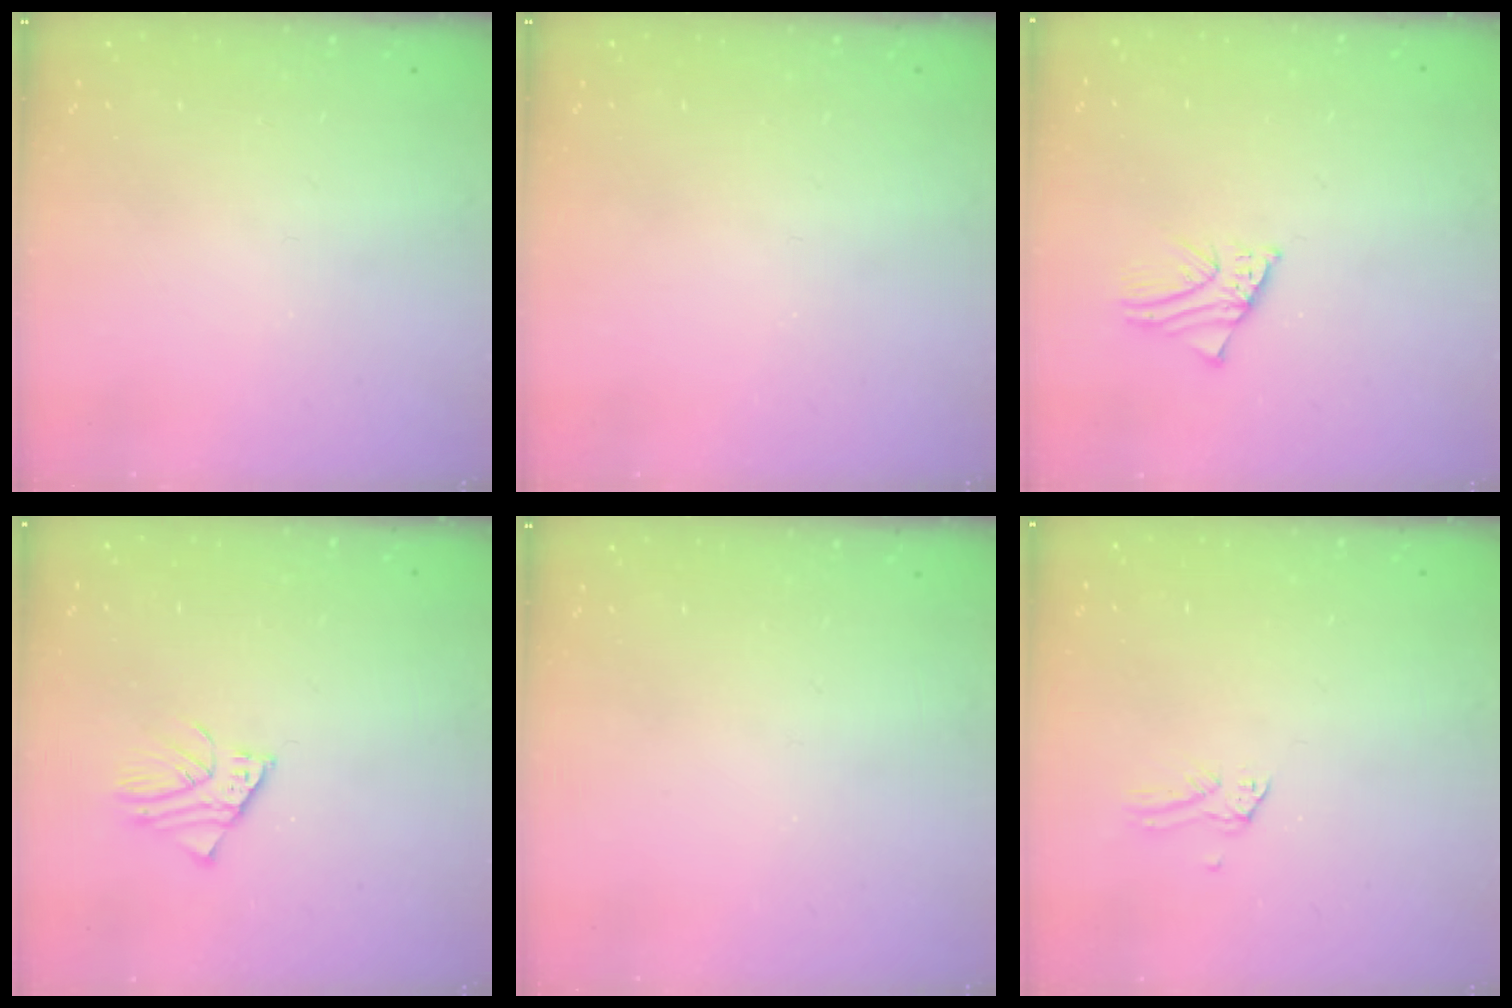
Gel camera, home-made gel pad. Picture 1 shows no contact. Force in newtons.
{"total": 0.0}
{"total": 1.7, "press": 1.7, "slide": 0.2}
{"total": 2.2, "press": 2.2, "slide": 0.1}
{"total": 0.0}
{"total": 0.0}